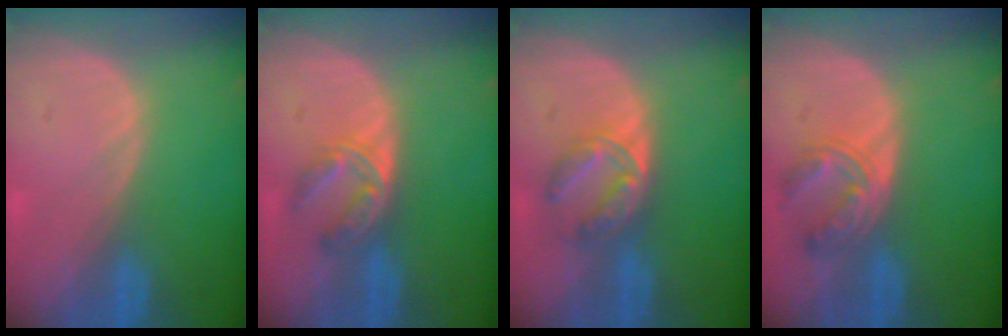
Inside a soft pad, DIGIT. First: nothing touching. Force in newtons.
{"total": 5.7, "press": 4.7, "slide": 3.2}
{"total": 5.8, "press": 5.5, "slide": 1.8}
{"total": 5.5, "press": 5.4, "slide": 1.0}